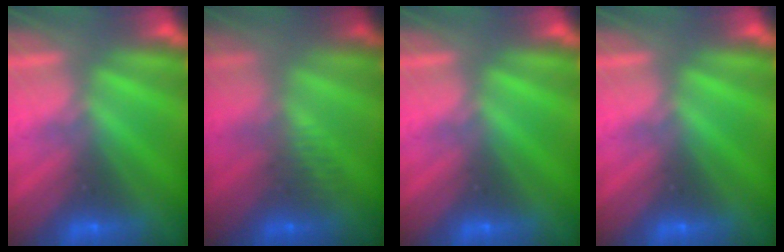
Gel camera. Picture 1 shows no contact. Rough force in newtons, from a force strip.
{"total": 2.5}
{"total": 0.0}
{"total": 0.0}